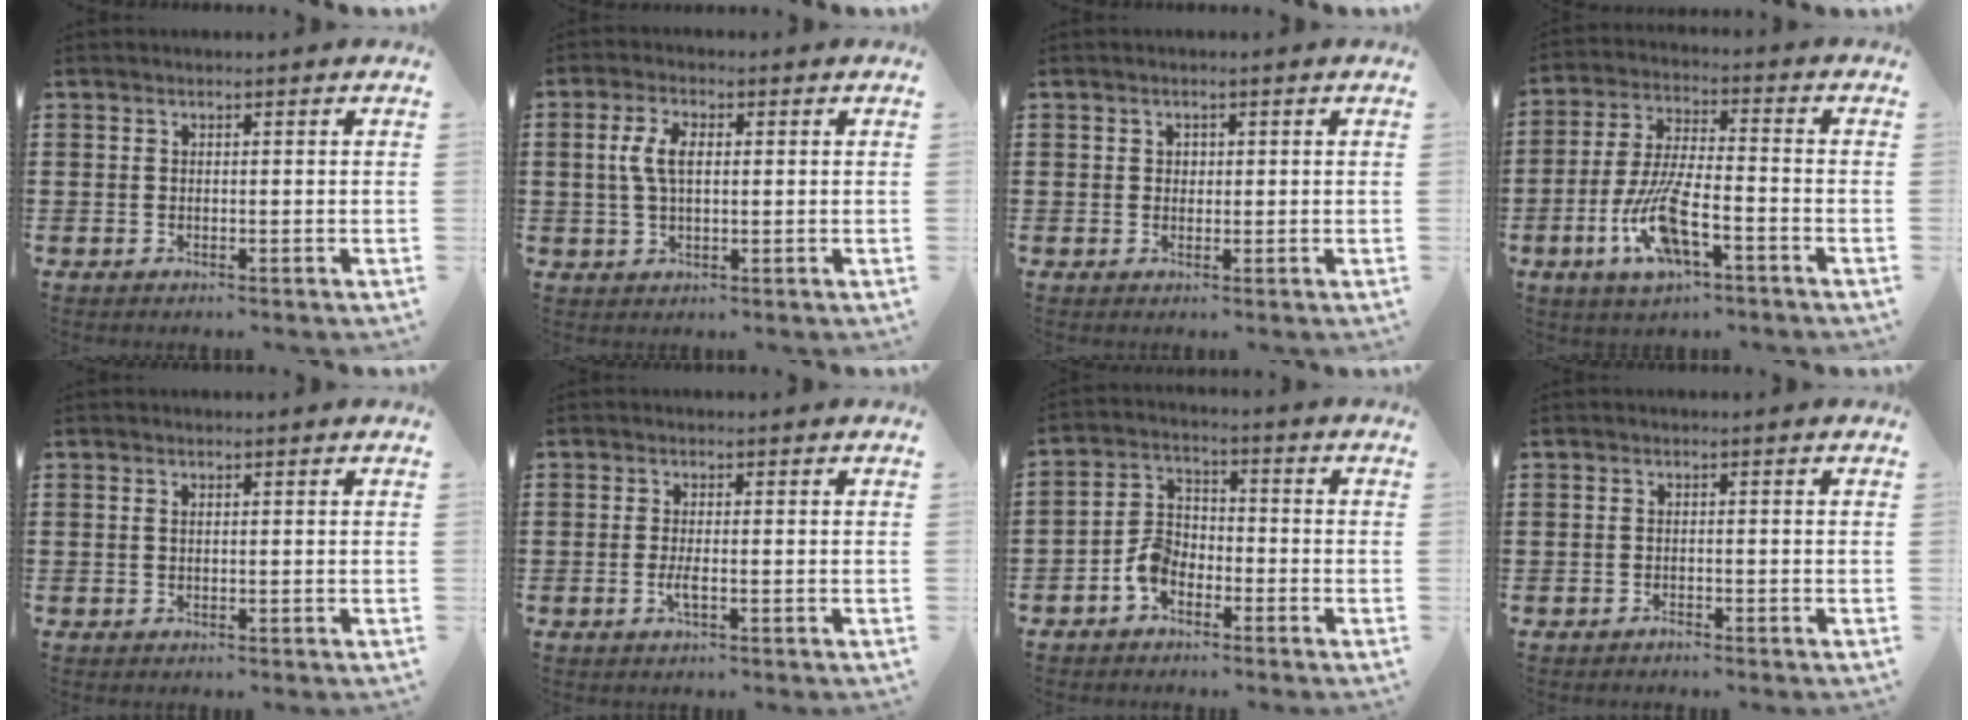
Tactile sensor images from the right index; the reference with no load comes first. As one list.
[{"total": 5.0, "force": [0.6, 2.4, 4.3], "torque": [-0.104, 0.007, 0.003]}, {"total": 1.1, "force": [0.4, 1.0, 0.3], "torque": [-0.009, 0.005, 0.007]}, {"total": 10.7, "force": [-4.6, 3.4, 9.1], "torque": [-0.206, -0.009, -0.087]}, {"total": 0.6, "force": [0.2, 0.3, 0.5], "torque": [-0.013, 0.001, 0.003]}, {"total": 2.0, "force": [-0.6, 0.3, 1.8], "torque": [-0.047, -0.007, -0.015]}, {"total": 5.2, "force": [-2.7, 3.5, 2.8], "torque": [-0.071, 0.010, -0.056]}, {"total": 0.9, "force": [-0.9, 0.2, 0.1], "torque": [-0.004, 0.000, -0.018]}]